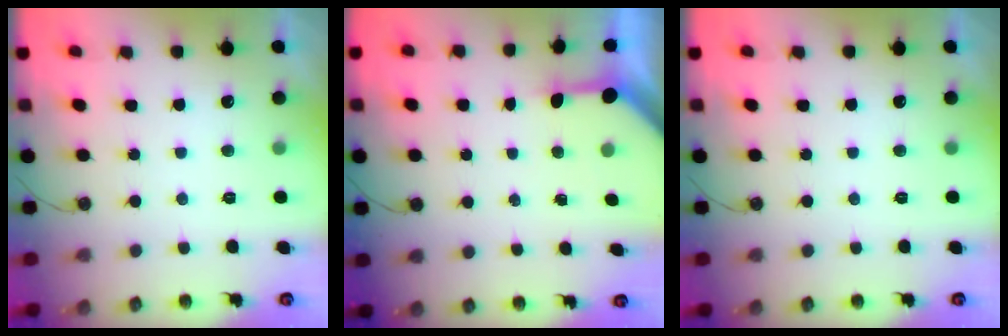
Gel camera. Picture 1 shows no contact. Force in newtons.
{"total": 3.3, "press": 3.3, "slide": 0.3}
{"total": 0.0}